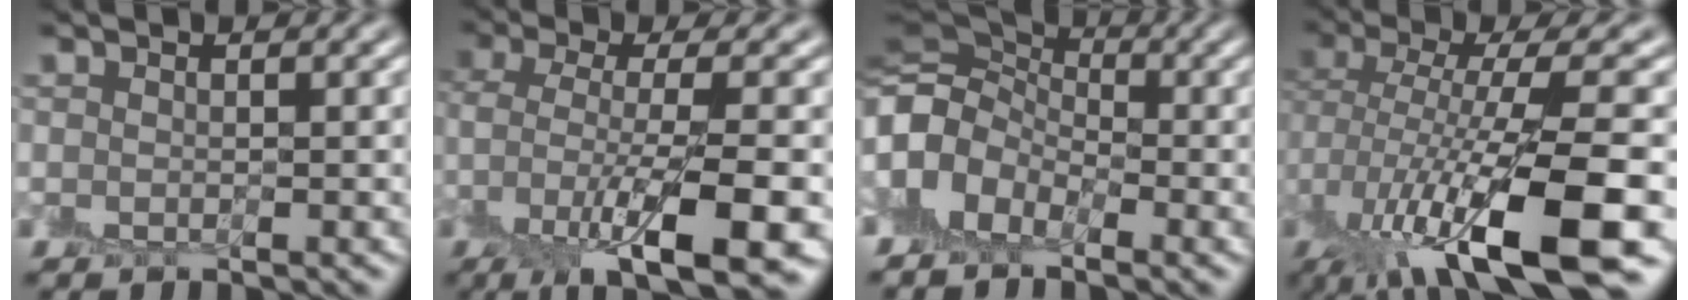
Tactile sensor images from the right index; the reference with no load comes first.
{"total": 8.9, "force": [-3.6, 2.6, 7.8], "torque": [-0.147, -0.009, -0.063]}
{"total": 8.2, "force": [-1.5, 6.1, 5.3], "torque": [-0.117, 0.003, -0.039]}
{"total": 12.0, "force": [-4.0, 3.2, 10.9], "torque": [-0.200, -0.011, -0.058]}